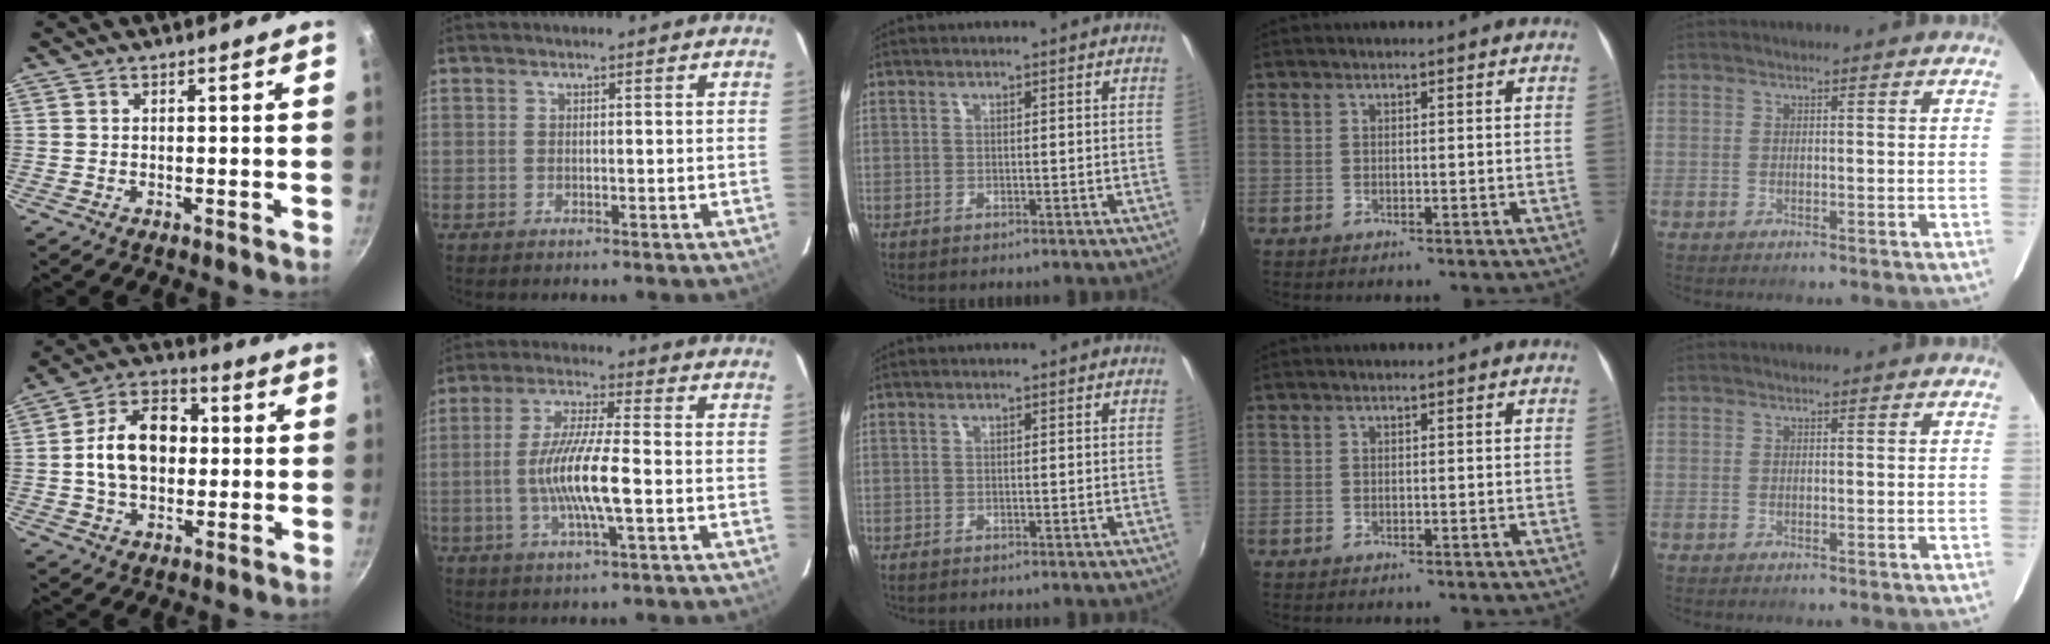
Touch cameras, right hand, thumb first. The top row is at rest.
{"thumb": {"total": 13.9, "force": [0.5, 9.9, 9.8], "torque": [-0.129, 0.026, -0.006]}, "index": {"total": 10.9, "force": [-2.2, 1.1, 10.6], "torque": [-0.206, -0.004, -0.042]}}